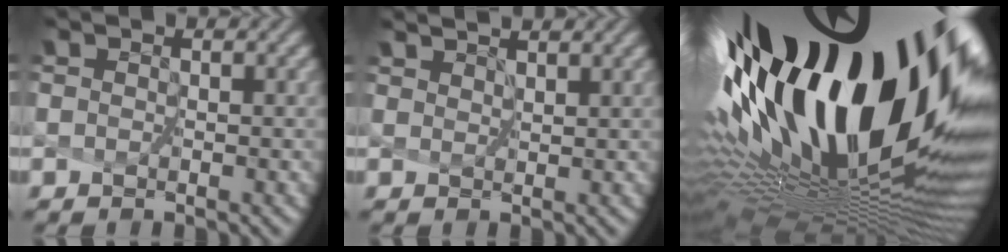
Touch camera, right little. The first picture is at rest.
{"total": 2.6, "force": [2.3, 0.5, 1.0], "torque": [-0.035, 0.005, 0.042]}
{"total": 21.2, "force": [5.4, 8.0, 18.9], "torque": [-0.310, -0.004, 0.094]}